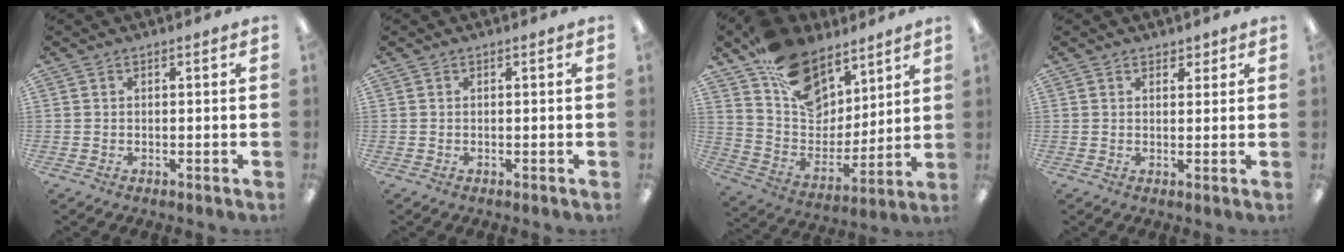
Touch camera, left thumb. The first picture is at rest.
{"total": 0.0}
{"total": 18.2, "force": [11.8, 11.2, 8.2], "torque": [-0.151, -0.066, 0.224]}
{"total": 2.2, "force": [1.5, 1.4, 0.6], "torque": [0.002, -0.005, 0.025]}